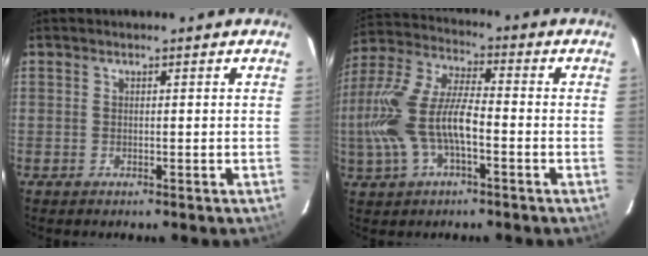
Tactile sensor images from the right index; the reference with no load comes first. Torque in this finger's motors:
{"motor_torque": [0.89, -0.38, 0.96, 0.21]}